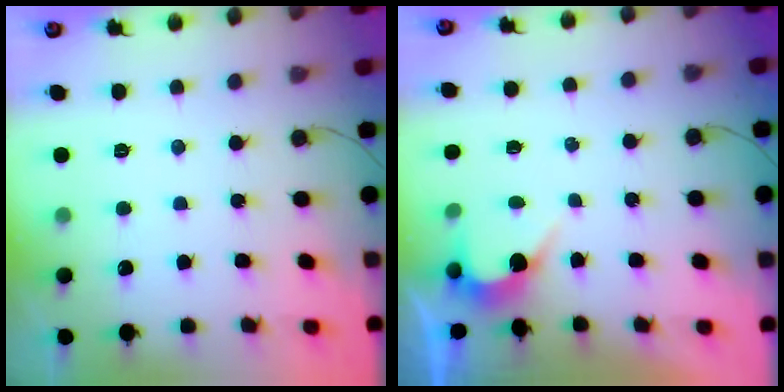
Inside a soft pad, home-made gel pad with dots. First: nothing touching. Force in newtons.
{"total": 2.5, "press": 2.5, "slide": 0.2}